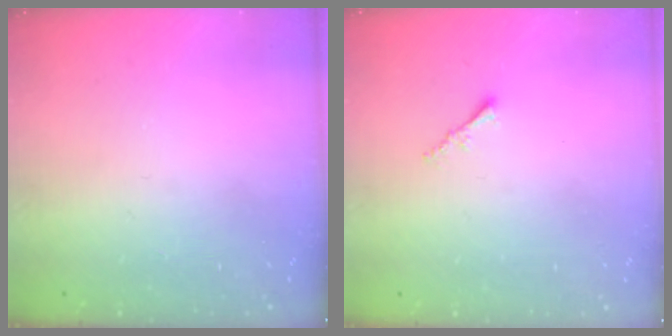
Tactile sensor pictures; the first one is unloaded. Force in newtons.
{"total": 1.2, "press": 1.1, "slide": 0.4}